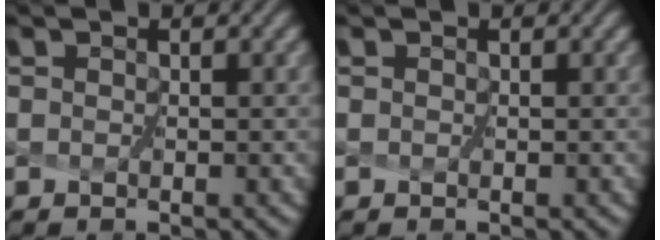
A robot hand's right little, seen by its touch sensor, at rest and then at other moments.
{"total": 0.0}